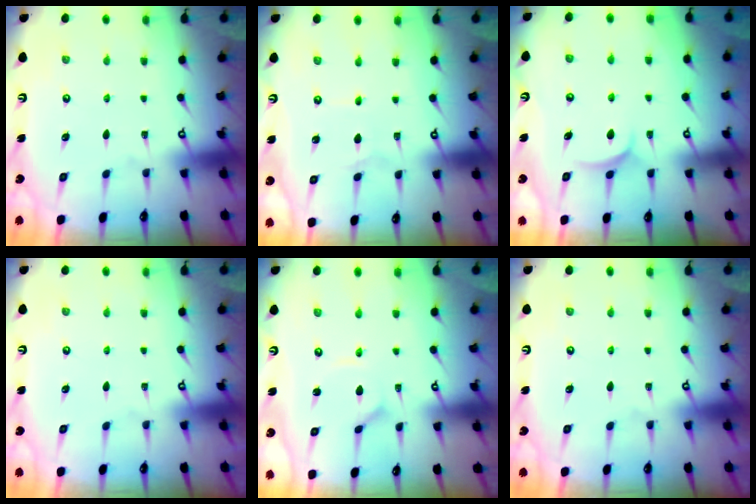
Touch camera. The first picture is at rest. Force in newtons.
{"total": 1.1, "press": 1.1, "slide": 0.2}
{"total": 4.8, "press": 4.8, "slide": 0.1}
{"total": 0.0}
{"total": 1.5, "press": 1.4, "slide": 0.3}
{"total": 0.0}